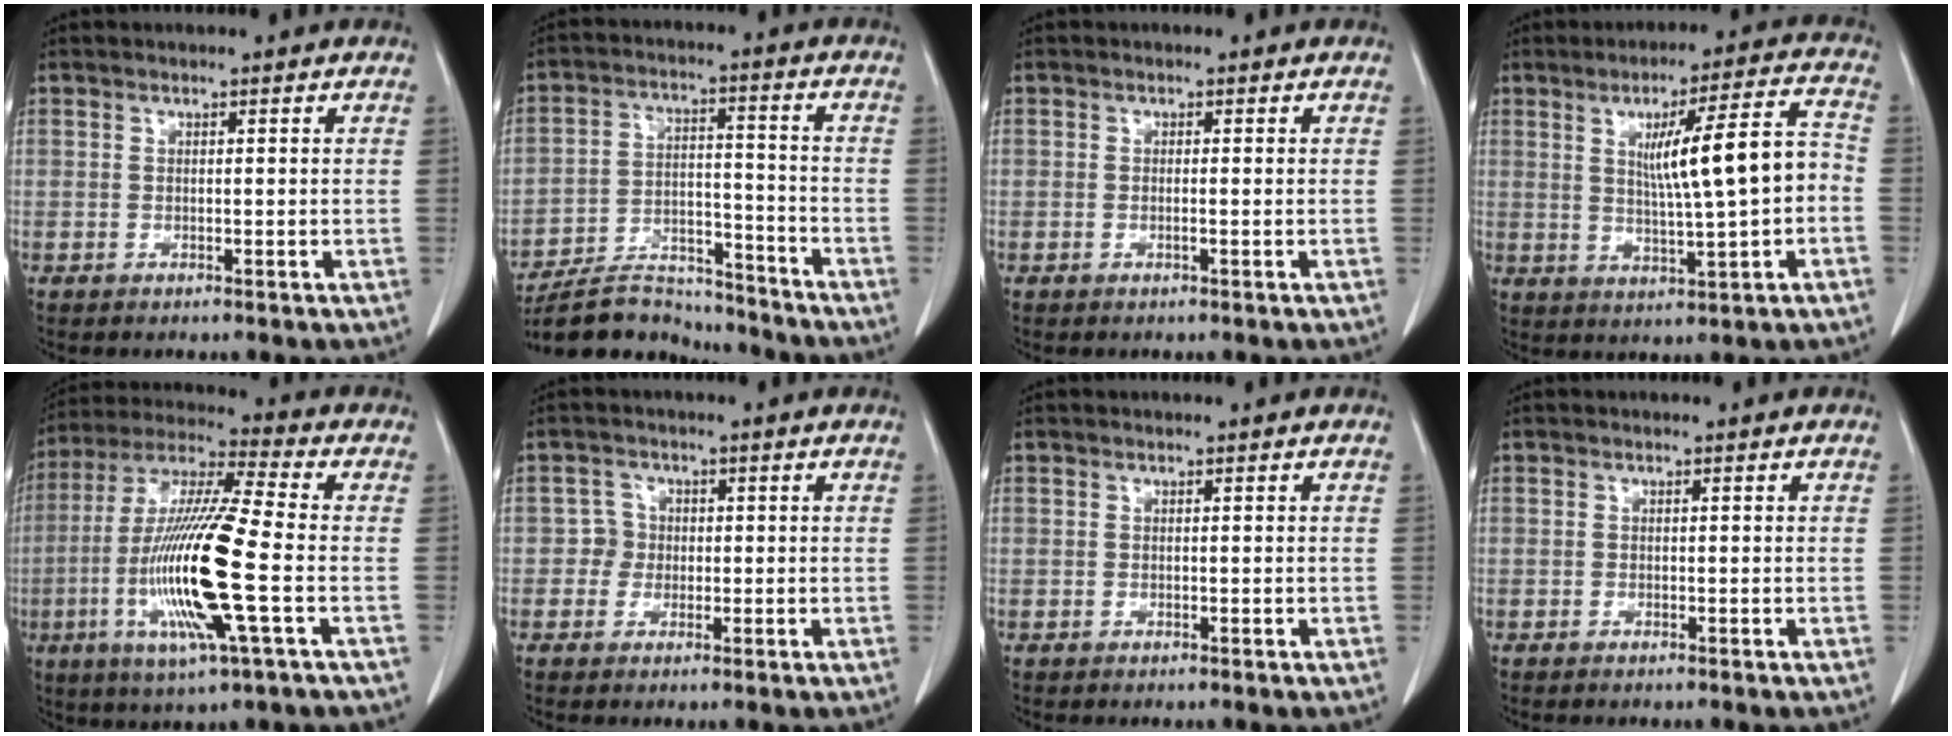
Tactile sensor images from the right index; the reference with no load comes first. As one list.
[{"total": 12.2, "force": [-11.7, 3.1, 1.6], "torque": [-0.020, 0.027, -0.200]}, {"total": 0.6, "force": [-0.2, 0.1, 0.6], "torque": [-0.014, -0.001, -0.001]}, {"total": 11.4, "force": [0.3, 0.9, 11.3], "torque": [-0.172, 0.018, 0.011]}, {"total": 18.1, "force": [-4.0, 0.9, 17.6], "torque": [-0.365, -0.016, -0.079]}, {"total": 2.5, "force": [-0.1, 2.5, -0.2], "torque": [0.016, 0.010, -0.008]}, {"total": 0.0}, {"total": 0.0}]